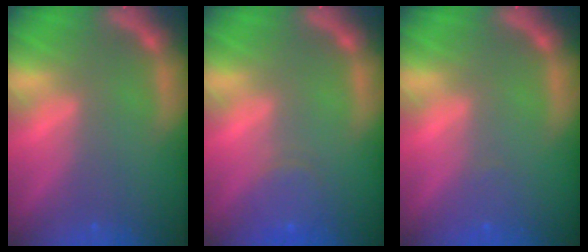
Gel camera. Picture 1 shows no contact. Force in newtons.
{"total": 3.0}
{"total": 1.0}